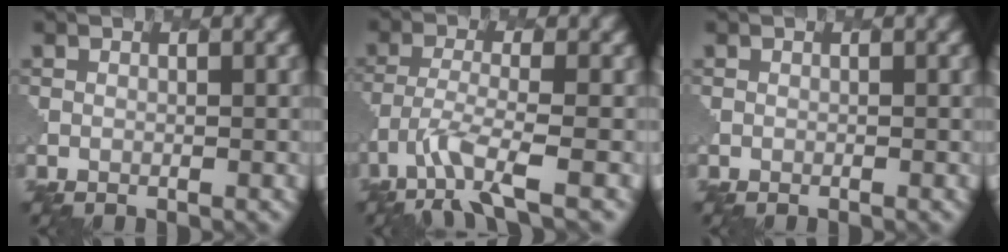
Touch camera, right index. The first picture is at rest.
{"total": 4.5, "force": [-2.7, 0.8, 3.5], "torque": [-0.073, -0.011, -0.058]}
{"total": 0.0}